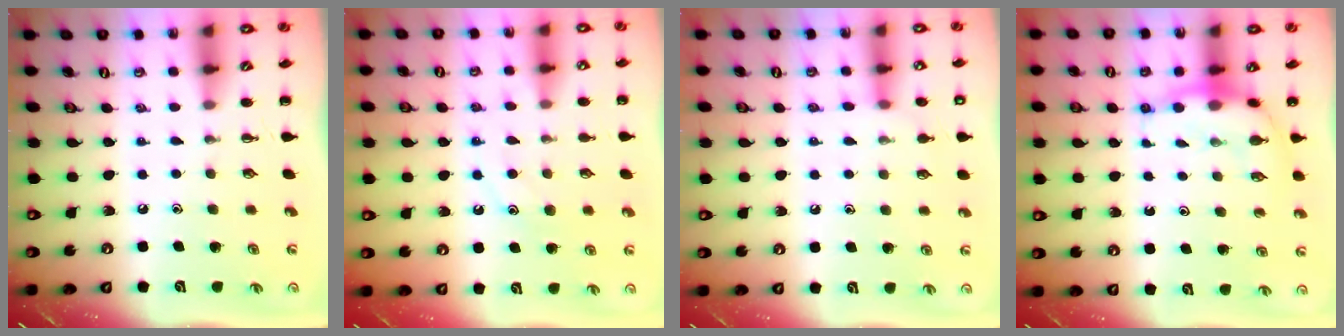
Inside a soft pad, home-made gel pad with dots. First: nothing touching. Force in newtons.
{"total": 10.6, "press": 10.6, "slide": 0.7}
{"total": 7.8, "press": 7.5, "slide": 2.2}
{"total": 7.4, "press": 7.4, "slide": 0.7}